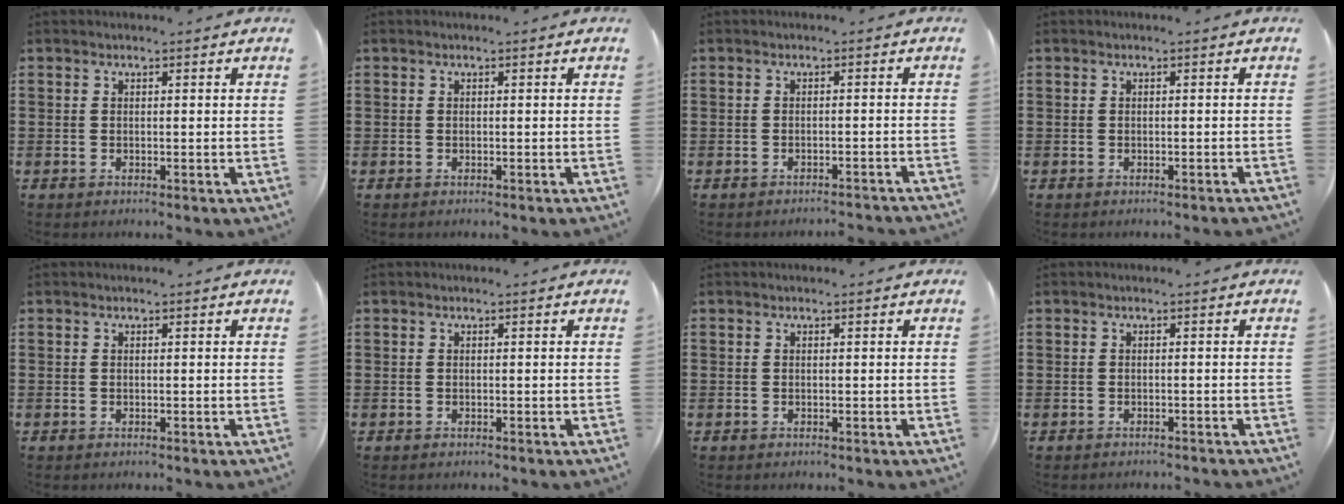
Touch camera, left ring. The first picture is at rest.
{"total": 0.0}
{"total": 1.5, "force": [-1.4, -0.2, 0.4], "torque": [-0.005, 0.002, -0.028]}
{"total": 0.6, "force": [-0.5, -0.1, 0.3], "torque": [-0.005, -0.002, -0.009]}
{"total": 0.0}
{"total": 0.0}
{"total": 0.0}
{"total": 0.7, "force": [-0.7, 0.0, 0.2], "torque": [-0.006, -0.002, -0.014]}